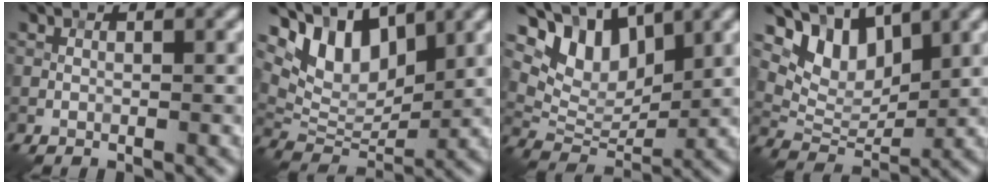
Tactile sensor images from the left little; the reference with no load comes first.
{"total": 7.7, "force": [4.4, 4.2, 4.7], "torque": [-0.085, -0.001, 0.079]}
{"total": 7.2, "force": [4.2, 4.2, 4.0], "torque": [-0.071, -0.006, 0.073]}
{"total": 6.1, "force": [4.0, 3.5, 3.1], "torque": [-0.059, -0.009, 0.070]}